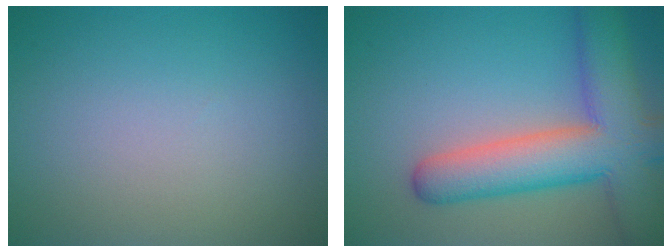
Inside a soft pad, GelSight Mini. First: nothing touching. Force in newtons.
{"total": 9.5, "press": 9.5, "slide": 0.5}